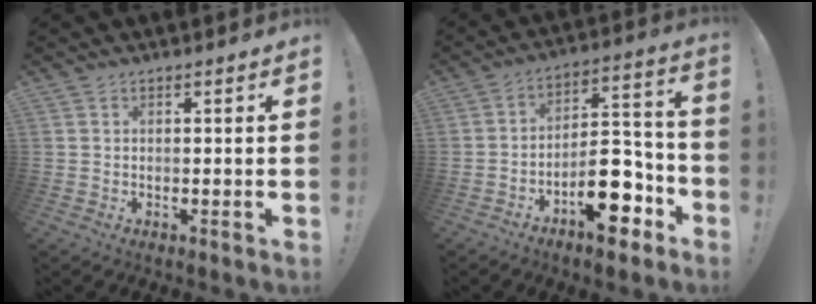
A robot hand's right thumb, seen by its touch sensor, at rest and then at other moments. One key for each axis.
{"total": 15.7, "fx": -8.0, "fy": 7.7, "fz": 11.0, "tx": -0.133, "ty": 0.065, "tz": -0.122}